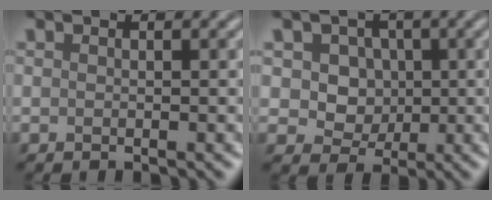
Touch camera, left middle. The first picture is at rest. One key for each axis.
{"total": 5.2, "fx": 1.7, "fy": 4.3, "fz": 2.4, "tx": -0.036, "ty": 0.006, "tz": 0.023}